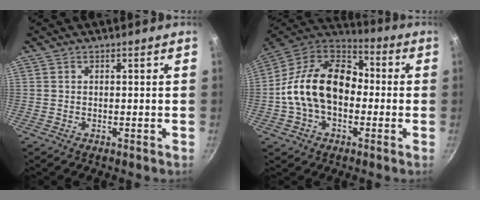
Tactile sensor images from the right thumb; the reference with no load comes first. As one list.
[{"total": 19.2, "force": [-1.2, 13.3, 13.8], "torque": [-0.211, 0.046, -0.038]}]